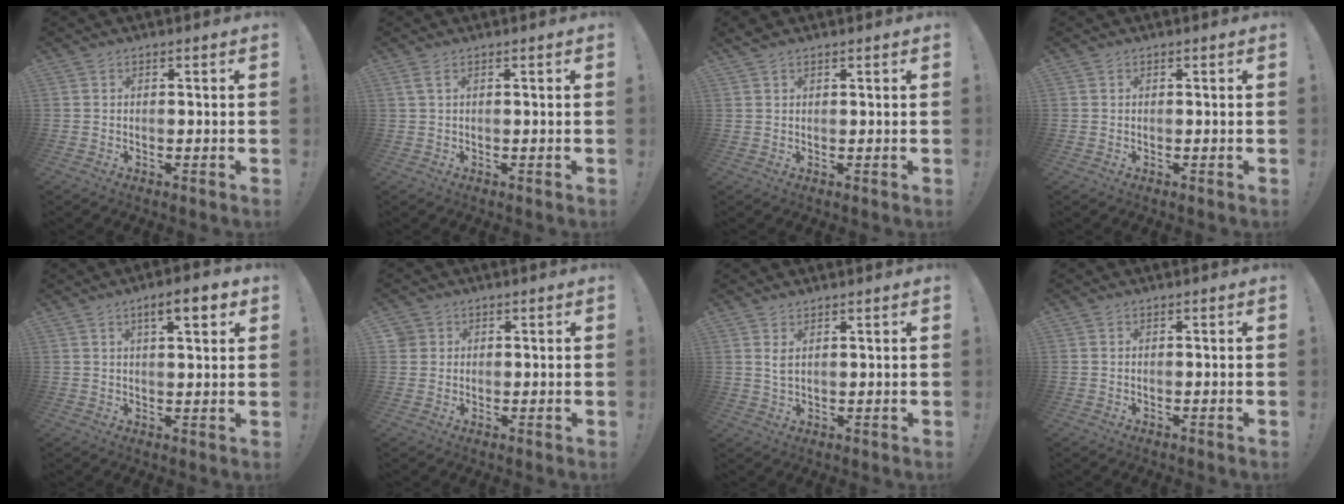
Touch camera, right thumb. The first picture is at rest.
{"total": 2.0, "force": [0.8, 0.3, 1.8], "torque": [-0.037, 0.000, 0.016]}
{"total": 1.3, "force": [1.1, 0.5, 0.6], "torque": [-0.005, -0.005, 0.020]}
{"total": 0.0}
{"total": 7.6, "force": [4.0, 2.0, 6.1], "torque": [-0.076, -0.017, 0.059]}
{"total": 2.7, "force": [1.2, 2.5, 0.4], "torque": [-0.006, -0.002, 0.022]}
{"total": 2.9, "force": [1.7, 1.6, 1.8], "torque": [-0.027, -0.009, 0.031]}
{"total": 0.0}